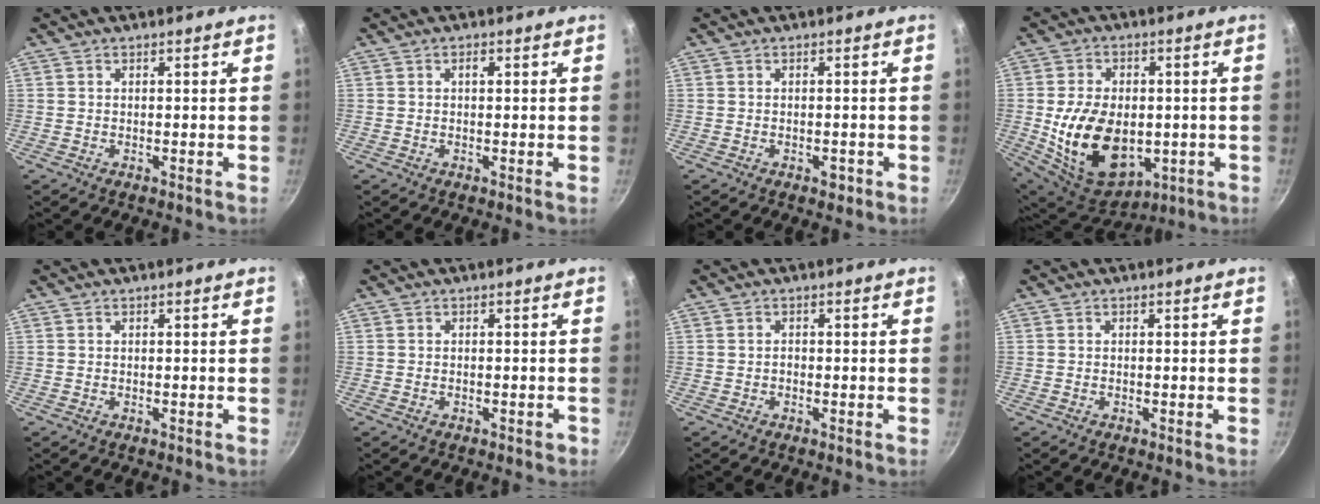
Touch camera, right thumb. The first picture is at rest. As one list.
[{"total": 1.2, "force": [0.3, 0.5, 1.0], "torque": [-0.015, 0.001, 0.001]}, {"total": 1.8, "force": [-0.9, 1.0, 1.2], "torque": [-0.017, 0.006, -0.008]}, {"total": 18.6, "force": [-1.9, 12.6, 13.5], "torque": [-0.217, -0.008, -0.011]}, {"total": 0.0}, {"total": 1.0, "force": [-0.6, 0.5, 0.7], "torque": [-0.007, 0.008, -0.004]}, {"total": 0.7, "force": [-0.3, 0.5, 0.3], "torque": [-0.005, 0.004, -0.006]}, {"total": 0.0}]